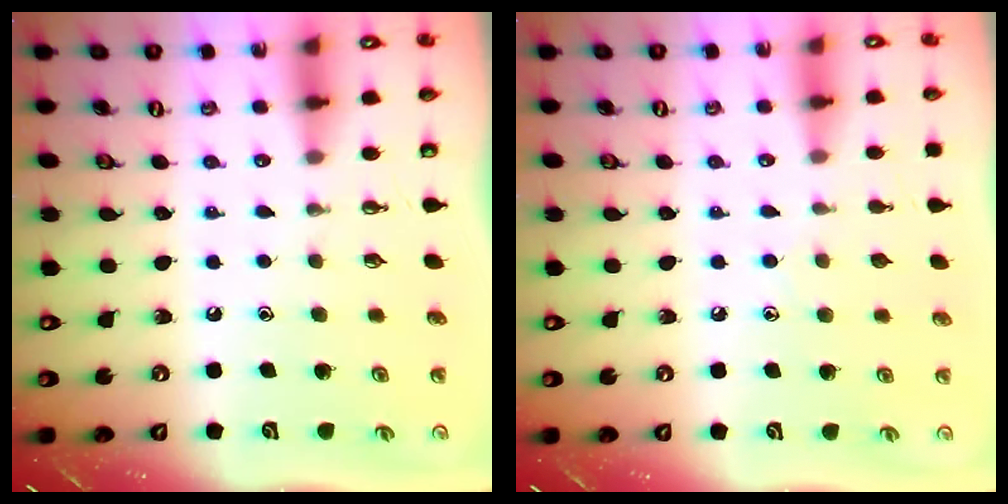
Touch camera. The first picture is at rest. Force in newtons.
{"total": 5.7, "press": 5.7, "slide": 0.4}